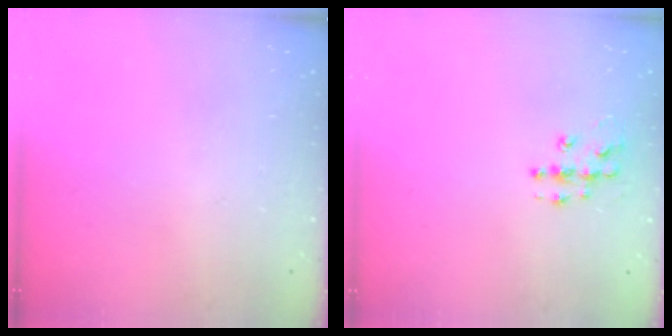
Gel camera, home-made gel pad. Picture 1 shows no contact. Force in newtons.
{"total": 8.3, "press": 8.2, "slide": 0.5}